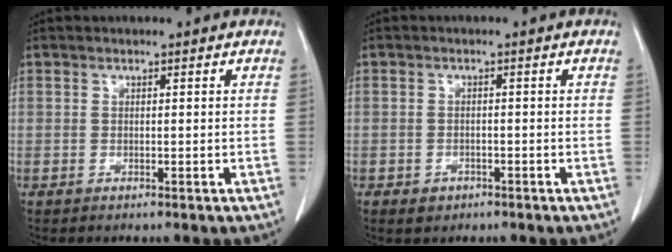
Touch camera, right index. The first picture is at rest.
{"total": 1.9, "force": [-1.1, 1.5, 0.6], "torque": [-0.008, 0.004, -0.009]}